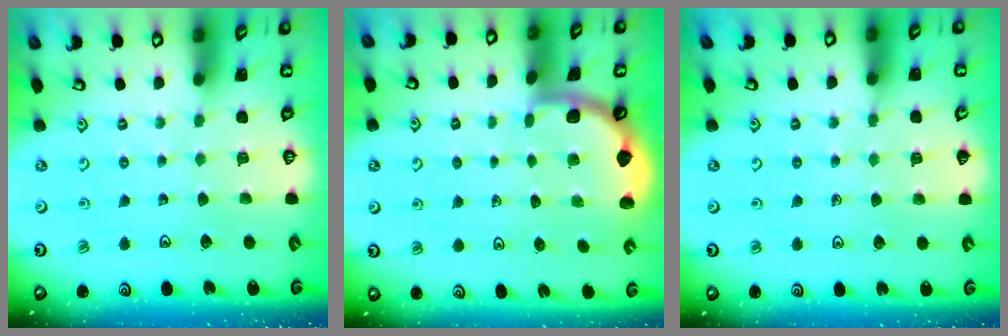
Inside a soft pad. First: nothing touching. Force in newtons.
{"total": 1.7, "press": 1.7, "slide": 0.1}
{"total": 4.4, "press": 4.1, "slide": 1.3}